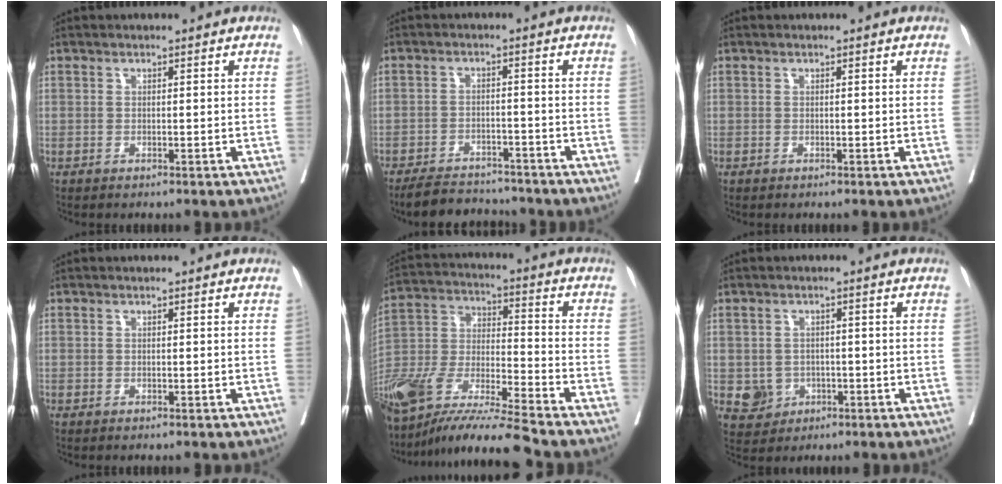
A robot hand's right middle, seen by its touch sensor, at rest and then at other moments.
{"total": 7.3, "force": [-6.8, 2.1, 1.6], "torque": [-0.022, -0.002, -0.105]}
{"total": 0.0}
{"total": 0.0}
{"total": 19.0, "force": [-15.7, -0.1, 10.8], "torque": [-0.247, -0.028, -0.300]}
{"total": 4.0, "force": [-1.0, 3.8, 0.8], "torque": [-0.004, 0.007, -0.006]}